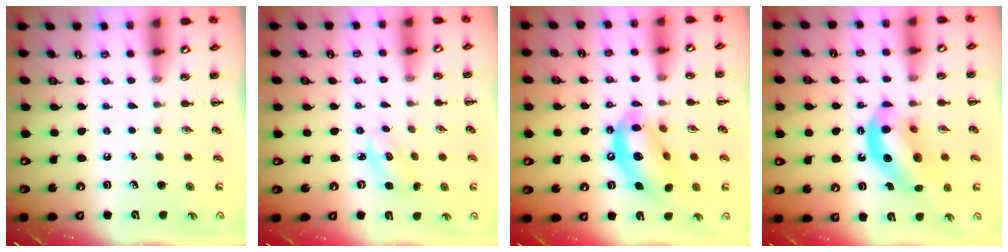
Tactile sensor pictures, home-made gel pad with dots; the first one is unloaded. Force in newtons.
{"total": 2.6, "press": 2.5, "slide": 0.6}
{"total": 13.8, "press": 13.3, "slide": 3.7}
{"total": 14.0, "press": 13.5, "slide": 3.6}